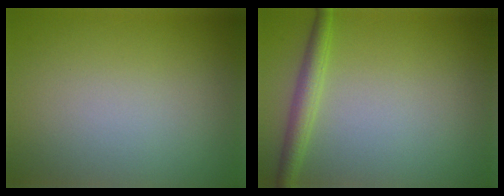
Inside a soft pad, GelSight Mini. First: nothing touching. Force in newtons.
{"total": 2.3, "press": 2.3, "slide": 0.1}